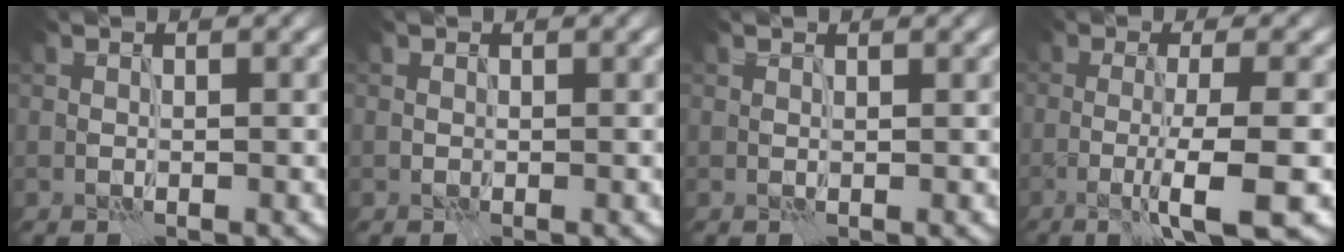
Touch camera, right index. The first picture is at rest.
{"total": 0.0}
{"total": 0.6, "force": [0.5, 0.2, 0.3], "torque": [-0.005, -0.004, 0.005]}
{"total": 6.0, "force": [-2.1, 1.1, 5.6], "torque": [-0.084, -0.006, -0.039]}